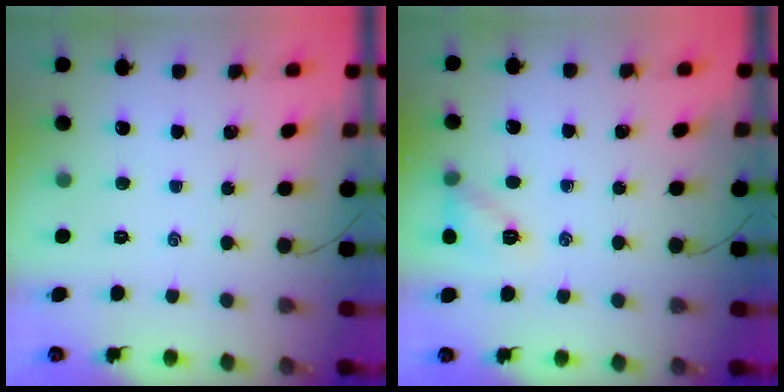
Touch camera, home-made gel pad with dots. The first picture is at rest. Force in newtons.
{"total": 8.0, "press": 7.9, "slide": 0.9}